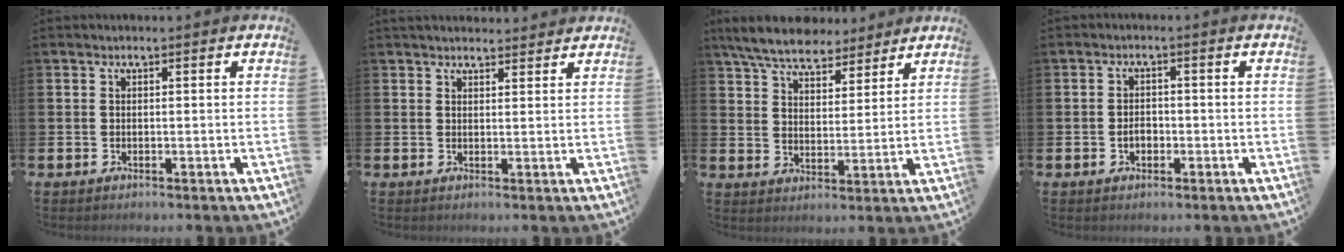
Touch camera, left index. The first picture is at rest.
{"total": 2.4, "force": [2.4, 0.5, 0.2], "torque": [0.000, -0.011, 0.042]}
{"total": 6.9, "force": [6.3, 2.0, 1.8], "torque": [-0.059, -0.028, 0.113]}
{"total": 2.0, "force": [-0.6, 1.4, 1.3], "torque": [-0.016, 0.001, -0.015]}